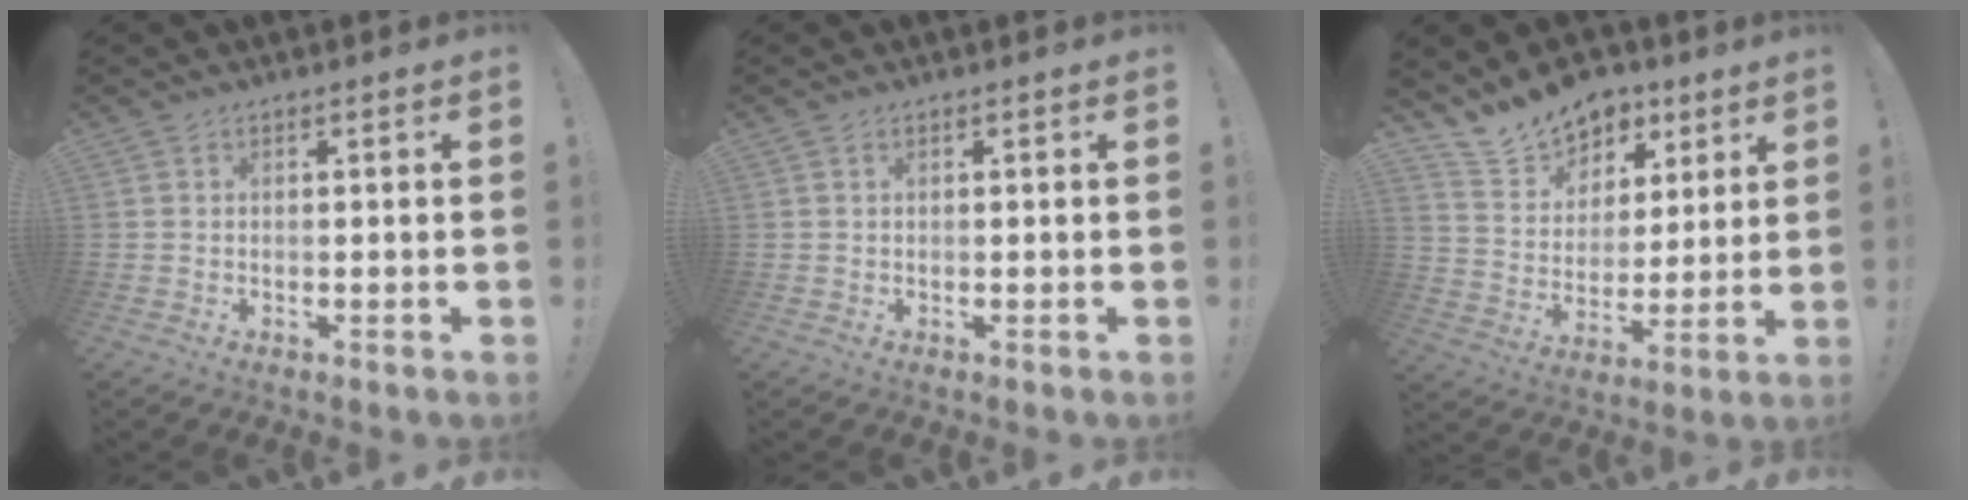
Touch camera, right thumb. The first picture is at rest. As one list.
[{"total": 0.0}, {"total": 13.9, "force": [11.0, 7.9, 2.9], "torque": [-0.056, -0.082, 0.207]}]